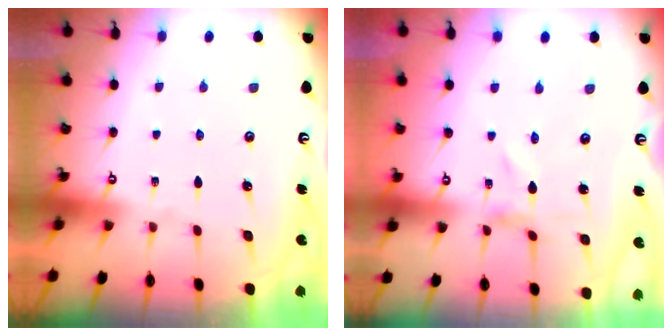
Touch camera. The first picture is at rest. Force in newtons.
{"total": 0.0}